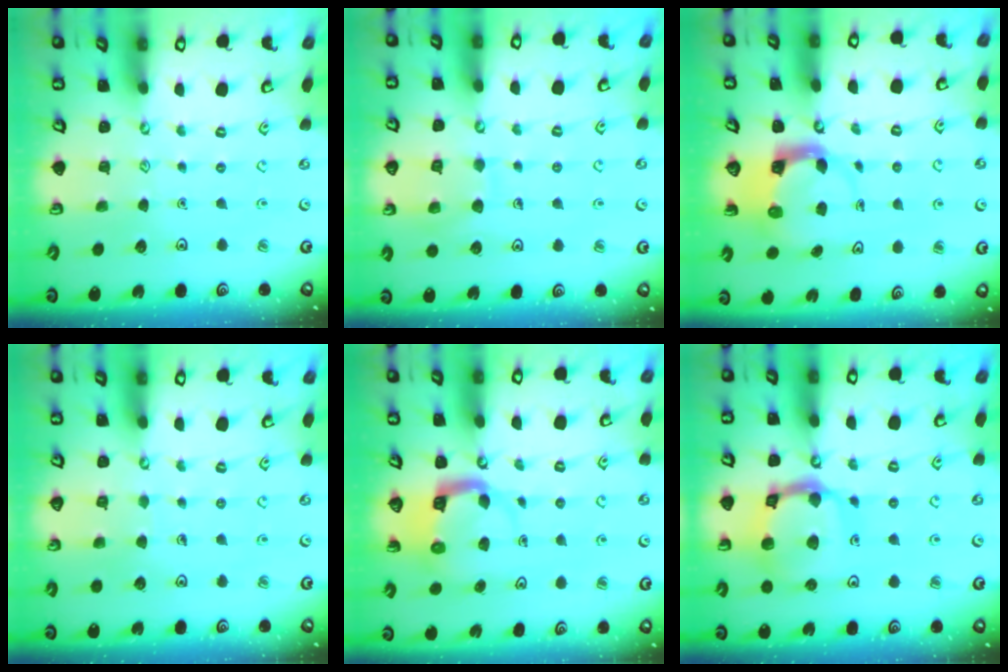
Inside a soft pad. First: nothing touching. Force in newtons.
{"total": 8.8, "press": 8.7, "slide": 0.7}
{"total": 3.7, "press": 3.6, "slide": 0.5}
{"total": 4.5, "press": 4.5, "slide": 0.4}
{"total": 6.7, "press": 6.7, "slide": 0.1}
{"total": 14.9, "press": 14.8, "slide": 1.6}